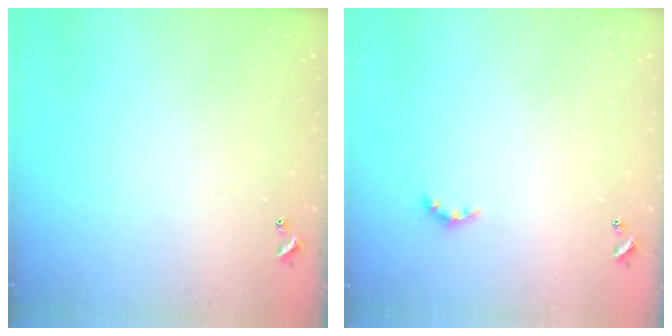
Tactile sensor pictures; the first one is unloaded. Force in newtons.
{"total": 2.4, "press": 2.4, "slide": 0.6}